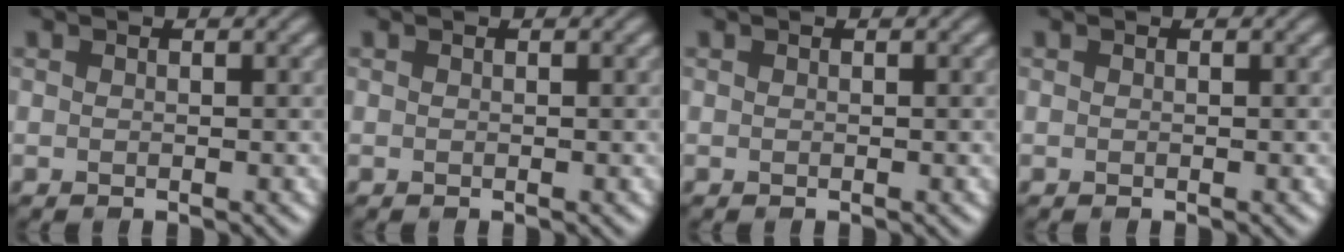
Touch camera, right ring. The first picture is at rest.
{"total": 0.0}
{"total": 0.0}
{"total": 0.0}